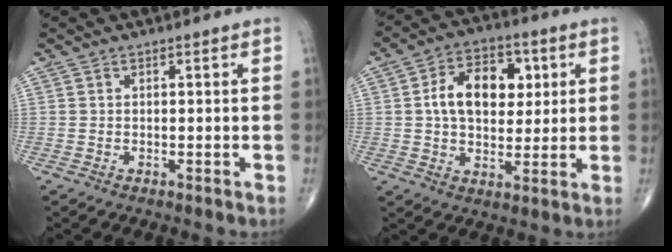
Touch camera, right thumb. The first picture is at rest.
{"total": 13.0, "force": [2.5, 8.5, 9.5], "torque": [-0.121, 0.007, 0.037]}